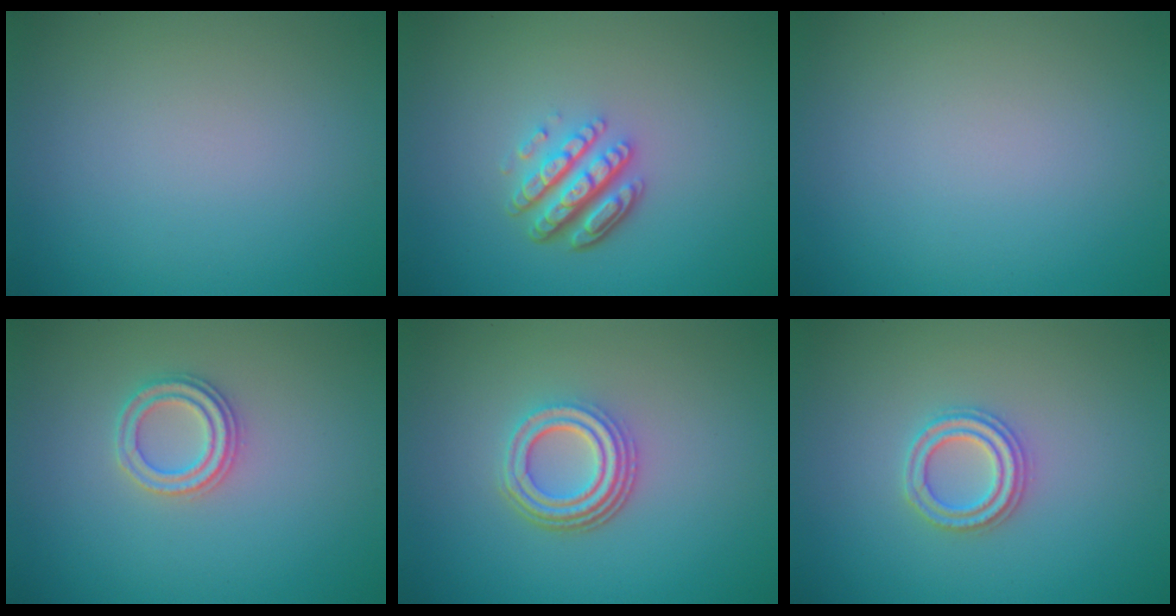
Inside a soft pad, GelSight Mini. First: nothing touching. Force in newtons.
{"total": 4.8, "press": 3.4, "slide": 3.4}
{"total": 0.0}
{"total": 2.3, "press": 2.3, "slide": 0.3}
{"total": 4.3, "press": 3.2, "slide": 2.9}
{"total": 2.4, "press": 2.3, "slide": 0.5}